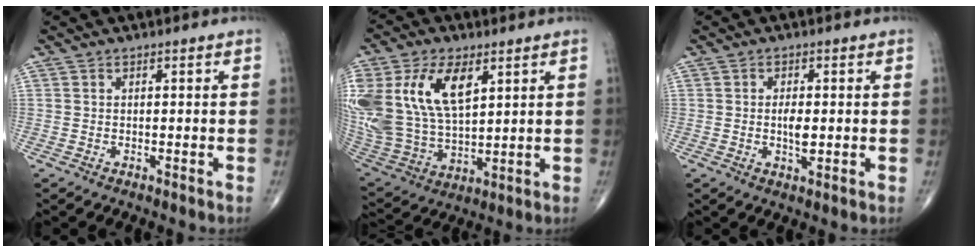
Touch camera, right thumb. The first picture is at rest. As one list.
[{"total": 22.7, "force": [8.1, 12.8, 16.9], "torque": [-0.376, -0.008, 0.165]}, {"total": 3.3, "force": [-0.1, 1.3, 3.0], "torque": [-0.050, -0.005, -0.004]}]